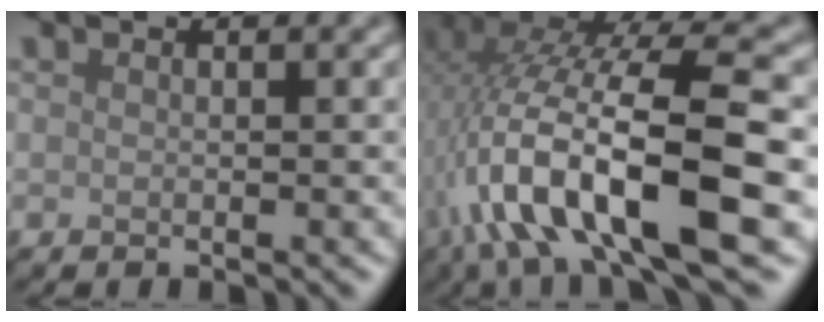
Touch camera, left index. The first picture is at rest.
{"total": 13.4, "force": [-2.2, 4.4, 12.5], "torque": [-0.225, 0.006, -0.038]}